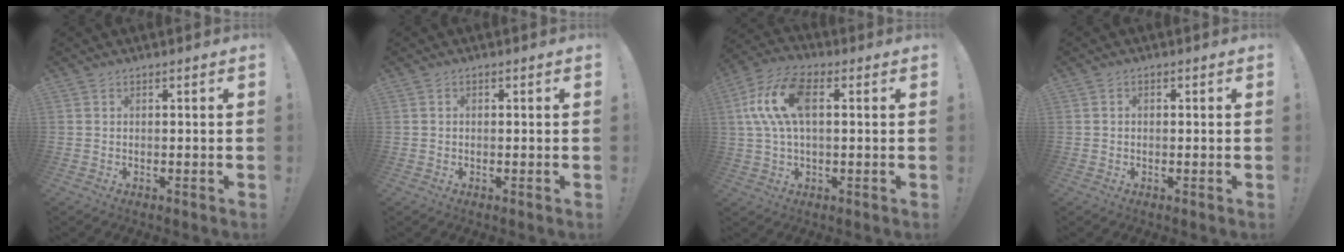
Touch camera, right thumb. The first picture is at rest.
{"total": 0.6, "force": [-0.3, 0.4, 0.1], "torque": [-0.004, 0.003, -0.006]}
{"total": 13.6, "force": [2.8, 7.1, 11.3], "torque": [-0.225, 0.010, 0.053]}
{"total": 0.9, "force": [-0.4, 0.7, 0.4], "torque": [-0.009, 0.004, -0.008]}